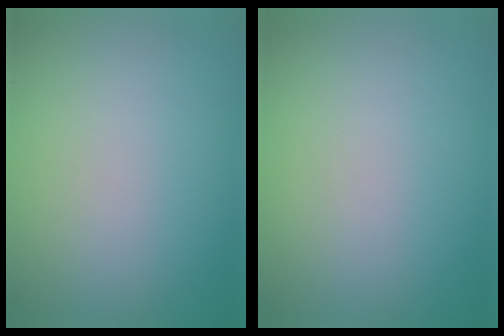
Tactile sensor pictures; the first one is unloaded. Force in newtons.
{"total": 0.0}